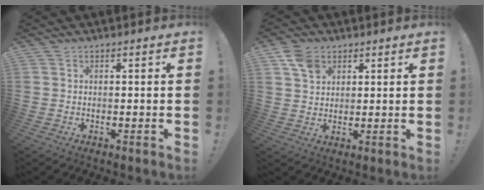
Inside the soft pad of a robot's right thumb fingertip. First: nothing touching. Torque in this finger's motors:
{"motor_torque": [0.11, 1.36, 0.14, -0.16, 0.01]}